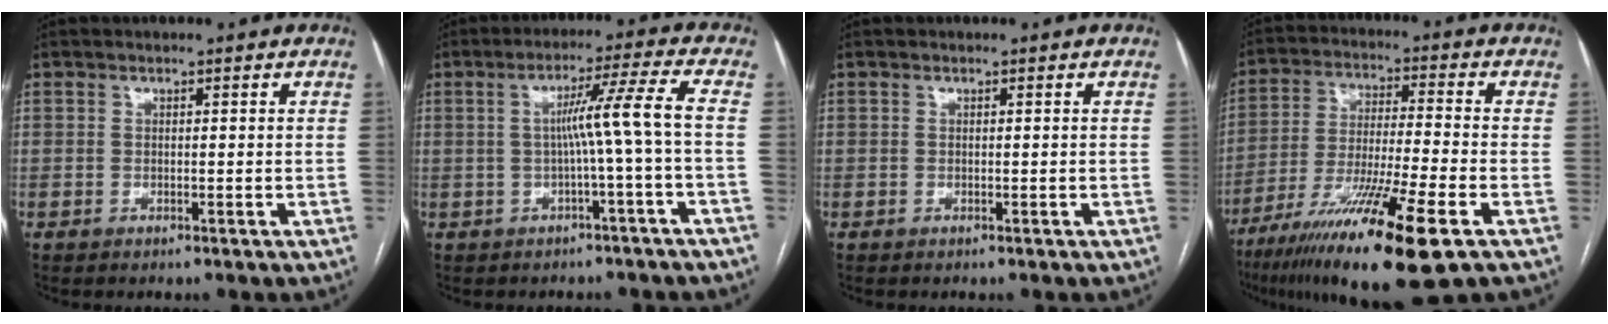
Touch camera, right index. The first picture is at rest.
{"total": 6.8, "force": [-0.9, -2.0, 6.5], "torque": [-0.106, 0.017, -0.008]}
{"total": 0.0}
{"total": 18.5, "force": [-10.3, 0.6, 15.3], "torque": [-0.265, -0.047, -0.178]}